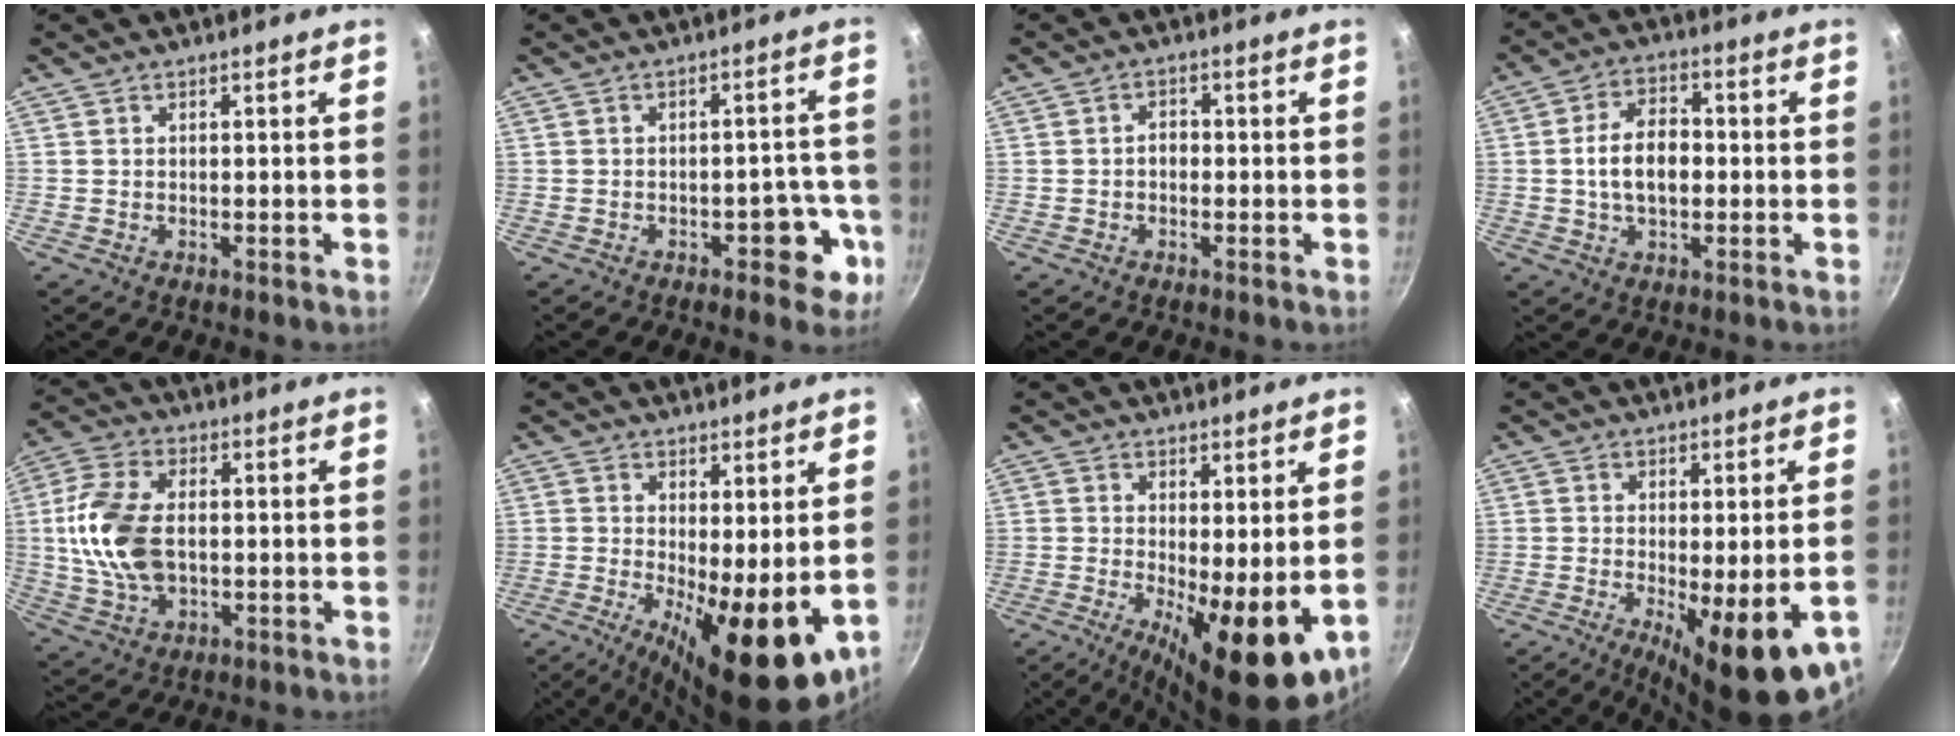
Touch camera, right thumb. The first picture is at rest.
{"total": 7.2, "force": [-3.1, 4.0, 5.1], "torque": [-0.017, 0.037, -0.034]}
{"total": 2.0, "force": [-0.5, 1.5, 1.2], "torque": [-0.009, 0.010, -0.009]}
{"total": 9.3, "force": [-0.4, 5.8, 7.3], "torque": [-0.108, 0.020, -0.012]}
{"total": 14.0, "force": [0.2, 8.5, 11.1], "torque": [-0.216, 0.011, 0.001]}
{"total": 14.9, "force": [-1.8, 5.5, 13.7], "torque": [-0.184, -0.019, -0.016]}
{"total": 13.4, "force": [-1.6, 4.7, 12.4], "torque": [-0.169, -0.017, -0.014]}
{"total": 14.6, "force": [-5.3, 4.0, 13.0], "torque": [-0.177, -0.017, -0.063]}